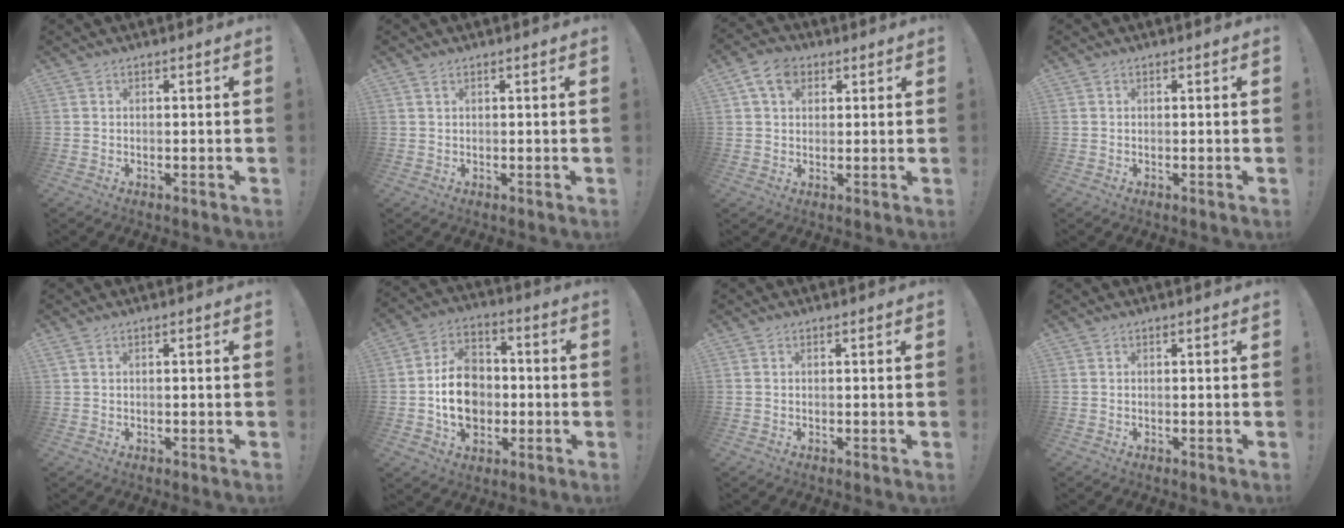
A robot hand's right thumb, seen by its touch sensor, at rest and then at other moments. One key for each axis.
{"total": 1.0, "fx": 0.6, "fy": 0.4, "fz": 0.7, "tx": -0.014, "ty": 0.000, "tz": 0.012}
{"total": 7.7, "fx": 3.3, "fy": 5.5, "fz": 4.4, "tx": -0.071, "ty": 0.002, "tz": 0.064}
{"total": 0.0}
{"total": 0.7, "fx": 0.5, "fy": 0.3, "fz": 0.4, "tx": -0.007, "ty": 0.001, "tz": 0.009}
{"total": 15.3, "fx": -1.7, "fy": 12.1, "fz": 9.2, "tx": -0.150, "ty": 0.022, "tz": -0.027}
{"total": 0.0}
{"total": 0.0}